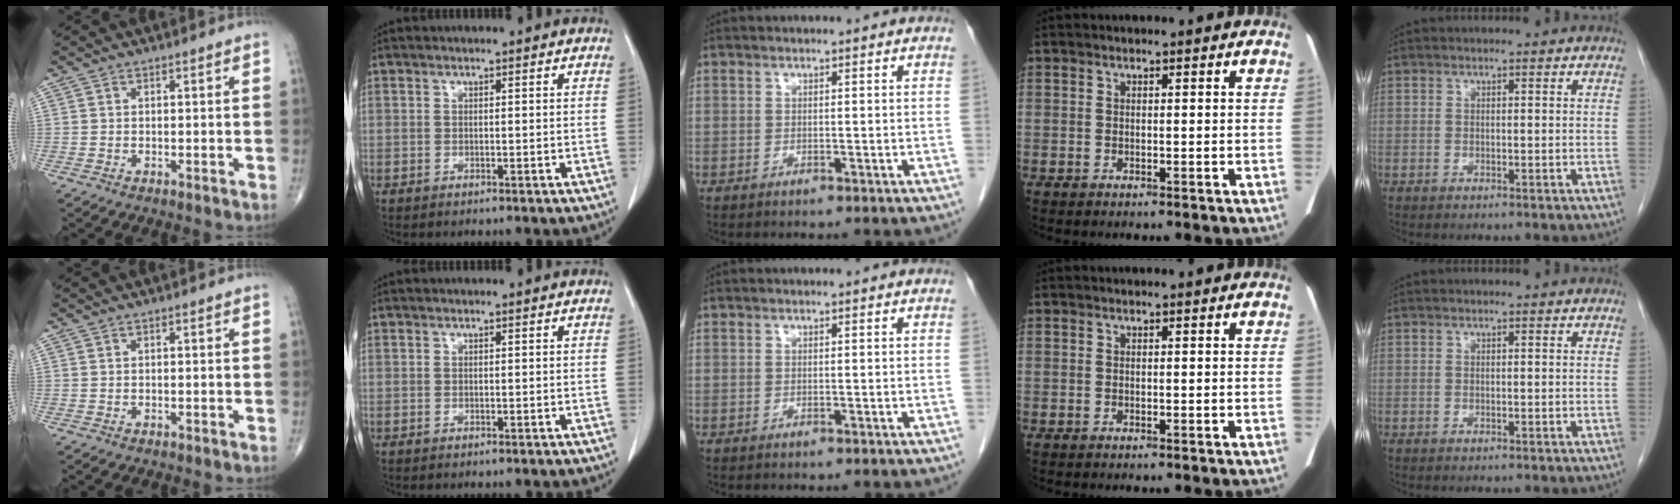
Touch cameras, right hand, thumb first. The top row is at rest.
{}